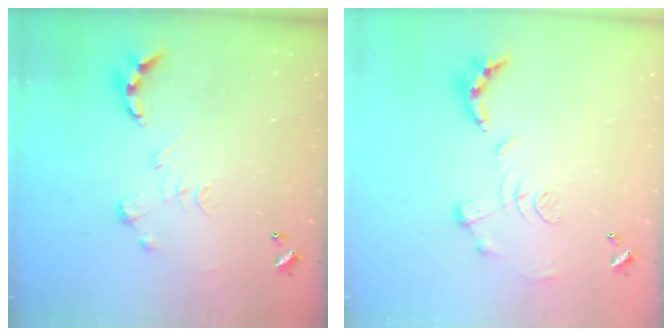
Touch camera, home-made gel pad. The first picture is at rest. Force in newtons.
{"total": 1.2, "press": 0.4, "slide": 1.1}